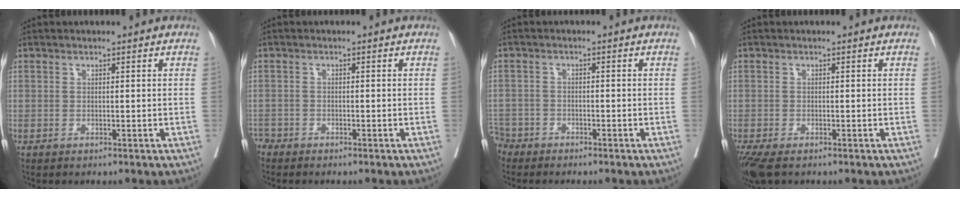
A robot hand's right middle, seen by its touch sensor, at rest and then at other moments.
{"total": 1.7, "force": [-1.6, 0.6, -0.2], "torque": [0.005, 0.000, -0.032]}
{"total": 3.8, "force": [-3.3, 1.7, -0.5], "torque": [0.008, 0.001, -0.070]}
{"total": 5.6, "force": [-4.0, 2.0, 3.3], "torque": [-0.070, -0.018, -0.070]}